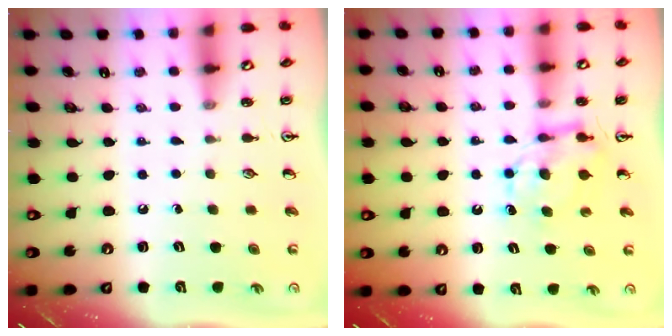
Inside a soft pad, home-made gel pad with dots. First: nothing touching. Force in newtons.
{"total": 7.3, "press": 7.3, "slide": 0.5}